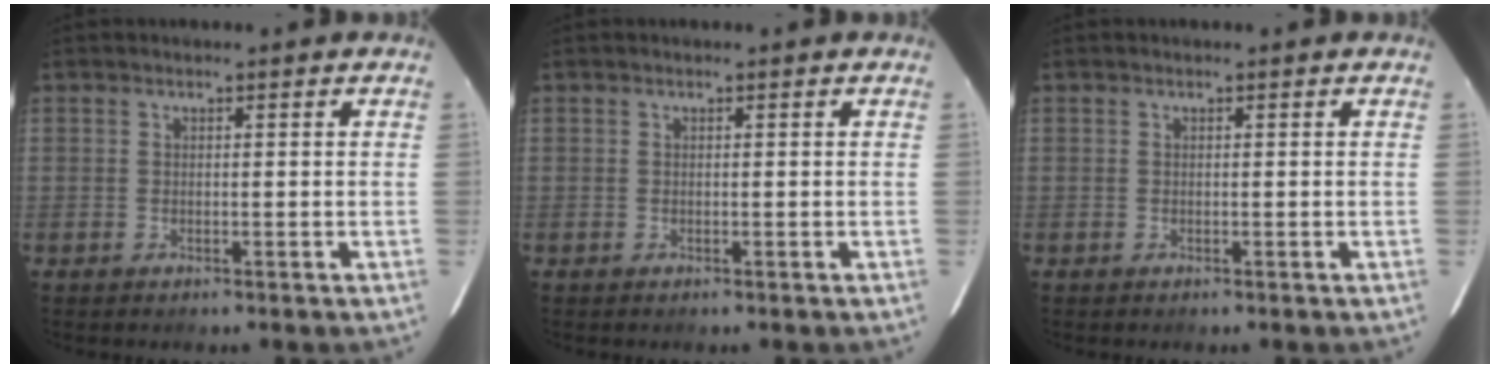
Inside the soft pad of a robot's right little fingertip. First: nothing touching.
{"total": 0.0}
{"total": 0.0}